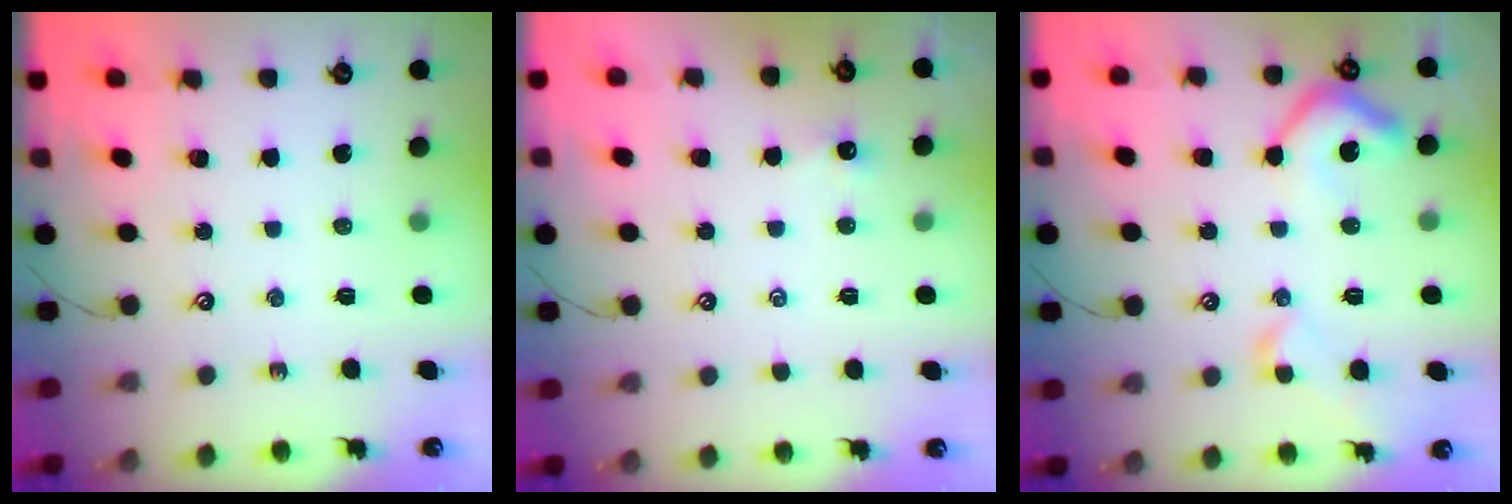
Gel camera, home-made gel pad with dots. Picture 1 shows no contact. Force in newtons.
{"total": 0.0}
{"total": 7.9, "press": 7.8, "slide": 1.2}